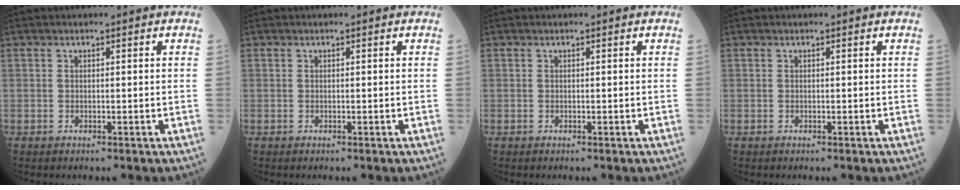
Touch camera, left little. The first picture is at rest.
{"total": 0.0}
{"total": 0.0}
{"total": 0.0}